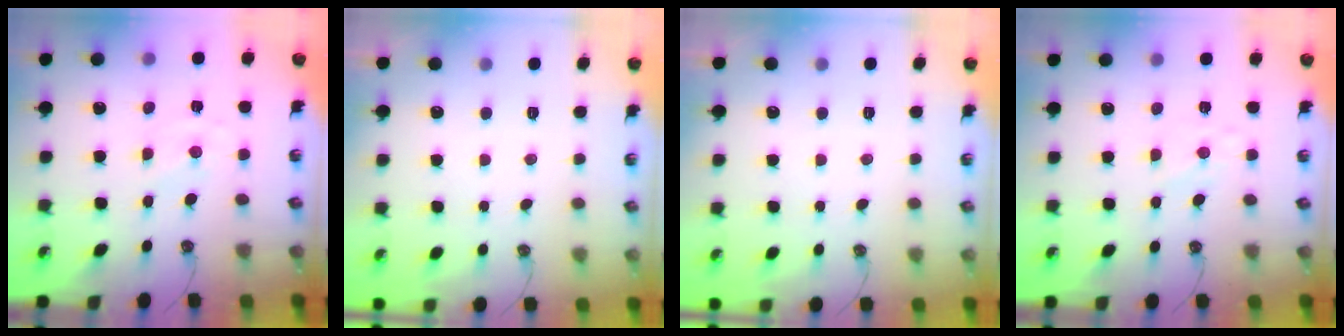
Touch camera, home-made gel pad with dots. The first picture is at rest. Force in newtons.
{"total": 0.0}
{"total": 0.0}
{"total": 3.1, "press": 3.0, "slide": 0.4}